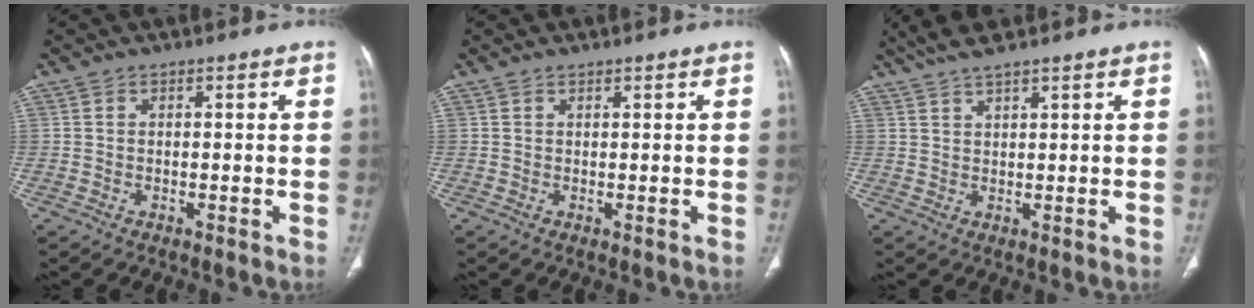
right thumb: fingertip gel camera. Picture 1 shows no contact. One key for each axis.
{"total": 0.5, "fx": 0.5, "fy": 0.1, "fz": 0.1, "tx": -0.006, "ty": -0.005, "tz": 0.009}
{"total": 5.1, "fx": 4.2, "fy": 0.3, "fz": 2.9, "tx": -0.066, "ty": 0.001, "tz": 0.085}